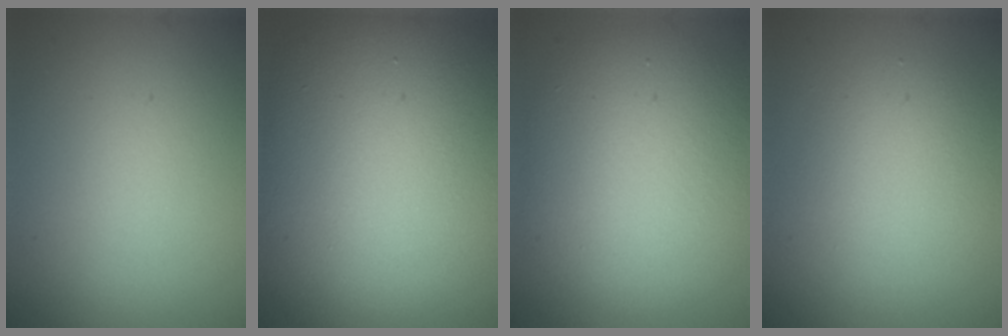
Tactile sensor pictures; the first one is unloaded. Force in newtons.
{"total": 16.5, "press": 16.5, "slide": 0.9}
{"total": 8.8, "press": 8.8, "slide": 0.9}
{"total": 3.5, "press": 3.5, "slide": 0.1}